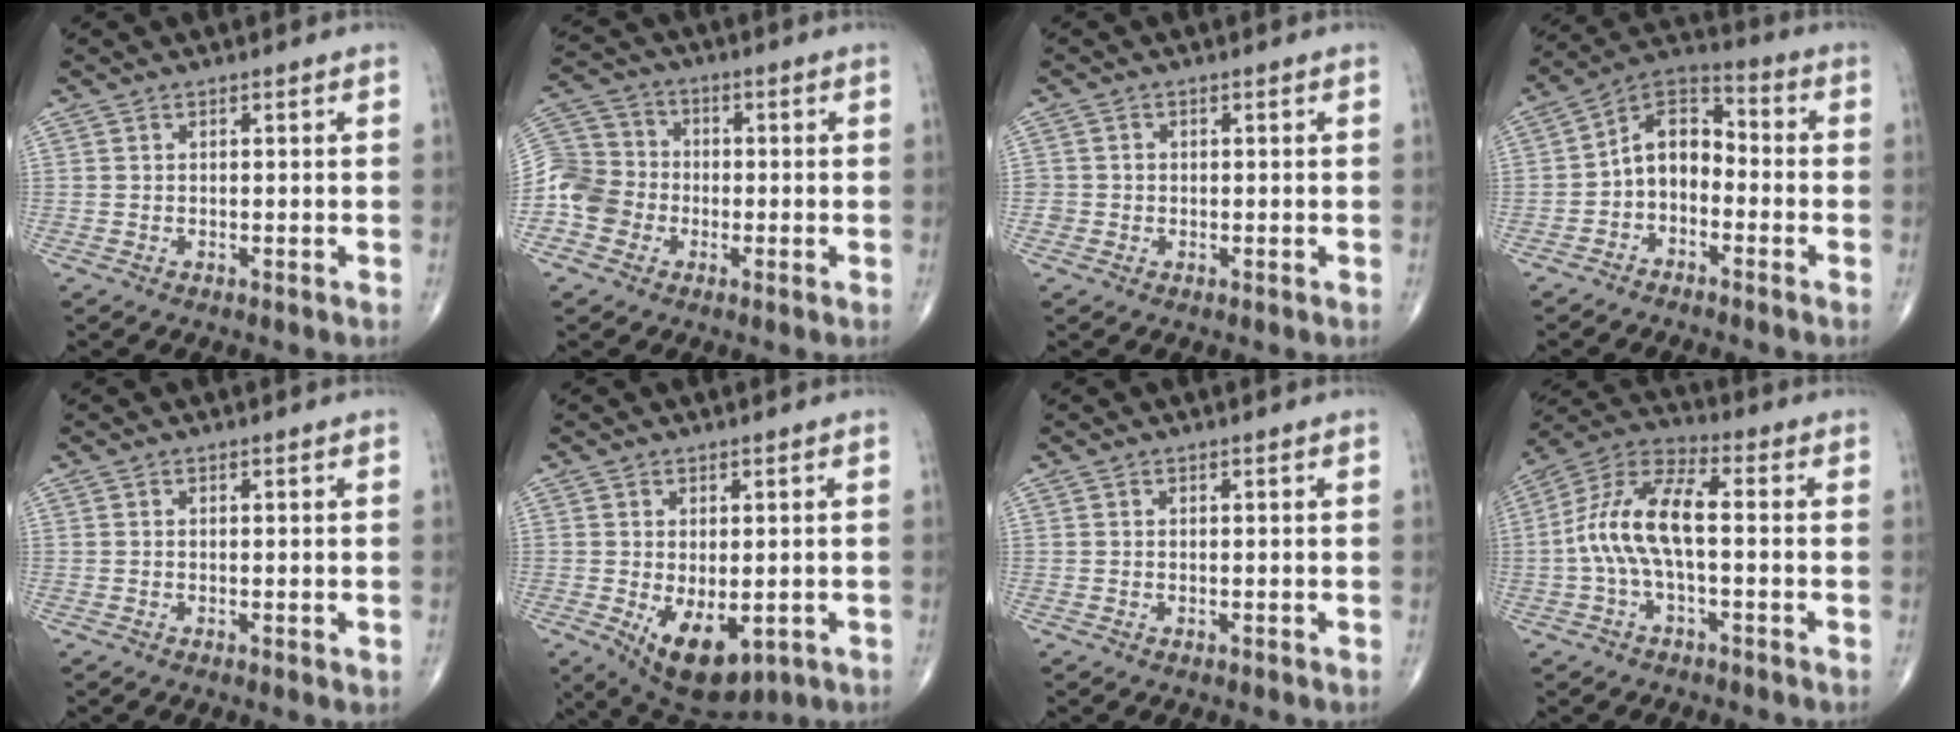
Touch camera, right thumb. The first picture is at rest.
{"total": 9.7, "force": [-3.0, 8.6, 3.4], "torque": [-0.052, 0.033, -0.068]}
{"total": 1.6, "force": [-0.4, 1.5, 0.1], "torque": [0.011, 0.007, -0.011]}
{"total": 9.1, "force": [-2.3, 6.2, 6.1], "torque": [-0.082, 0.050, -0.059]}
{"total": 0.7, "force": [-0.1, 0.1, 0.7], "torque": [-0.012, -0.005, -0.002]}
{"total": 10.0, "force": [-2.8, 5.2, 8.1], "torque": [-0.110, -0.012, -0.023]}
{"total": 0.0}
{"total": 12.1, "force": [-1.0, 5.0, 11.0], "torque": [-0.227, 0.043, -0.026]}